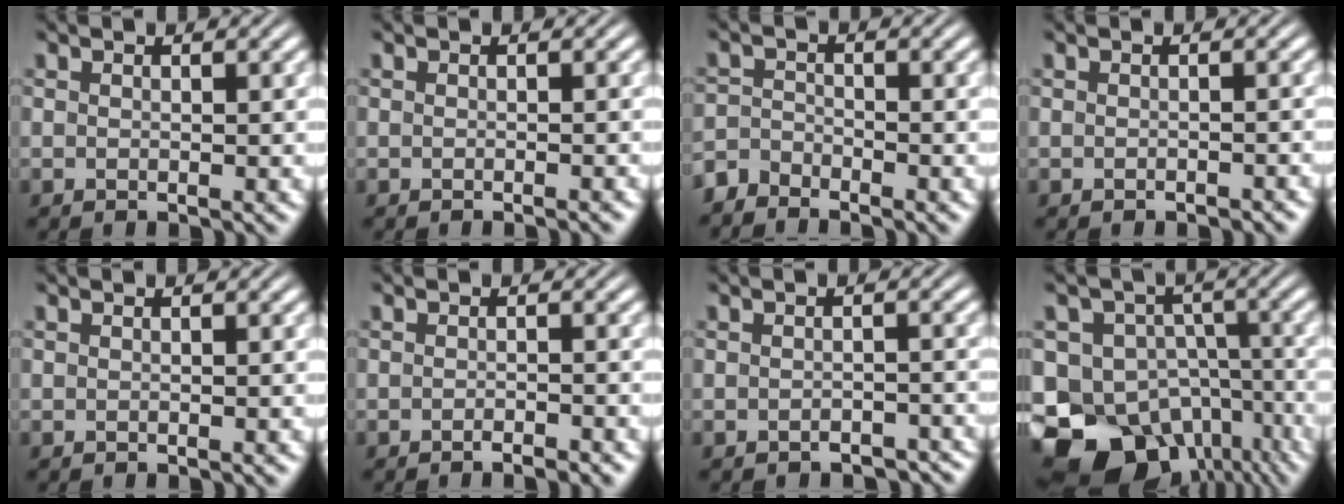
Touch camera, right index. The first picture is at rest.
{"total": 0.7, "force": [-0.7, -0.2, 0.2], "torque": [-0.003, 0.002, -0.011]}
{"total": 2.9, "force": [-2.6, 1.1, 0.1], "torque": [-0.004, -0.011, -0.049]}
{"total": 1.2, "force": [-1.2, 0.0, 0.2], "torque": [-0.007, -0.004, -0.015]}
{"total": 0.0}
{"total": 1.5, "force": [-1.5, 0.0, 0.4], "torque": [-0.006, 0.000, -0.025]}
{"total": 2.3, "force": [-2.2, 0.5, 0.3], "torque": [-0.006, -0.006, -0.032]}
{"total": 20.3, "force": [-8.3, 16.5, 8.5], "torque": [-0.204, -0.106, -0.114]}